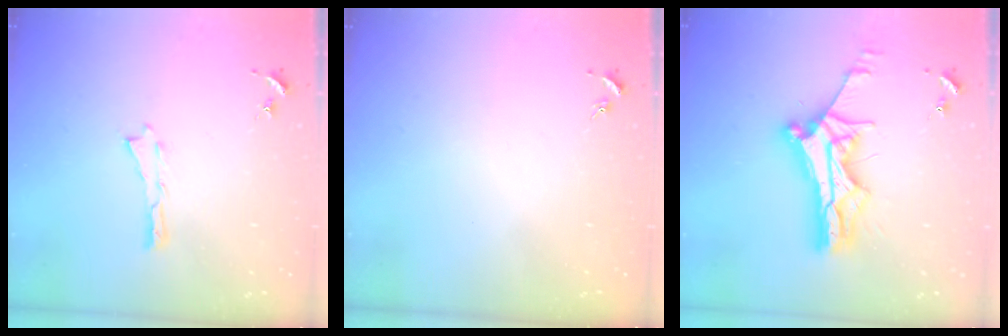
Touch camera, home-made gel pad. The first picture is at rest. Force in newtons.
{"total": 0.0}
{"total": 10.9, "press": 10.8, "slide": 0.9}